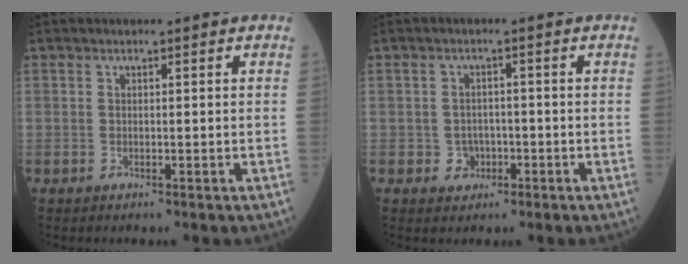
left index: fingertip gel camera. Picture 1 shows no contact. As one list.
[{"total": 2.7, "force": [-1.0, 2.3, 0.9], "torque": [-0.012, 0.006, -0.013]}]